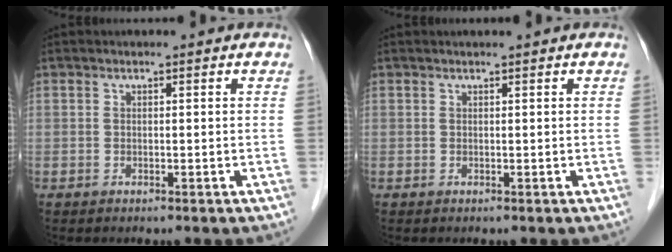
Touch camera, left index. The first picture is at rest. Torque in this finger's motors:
{"motor_torque": [0.04, -0.31, 0.01, 0.00]}